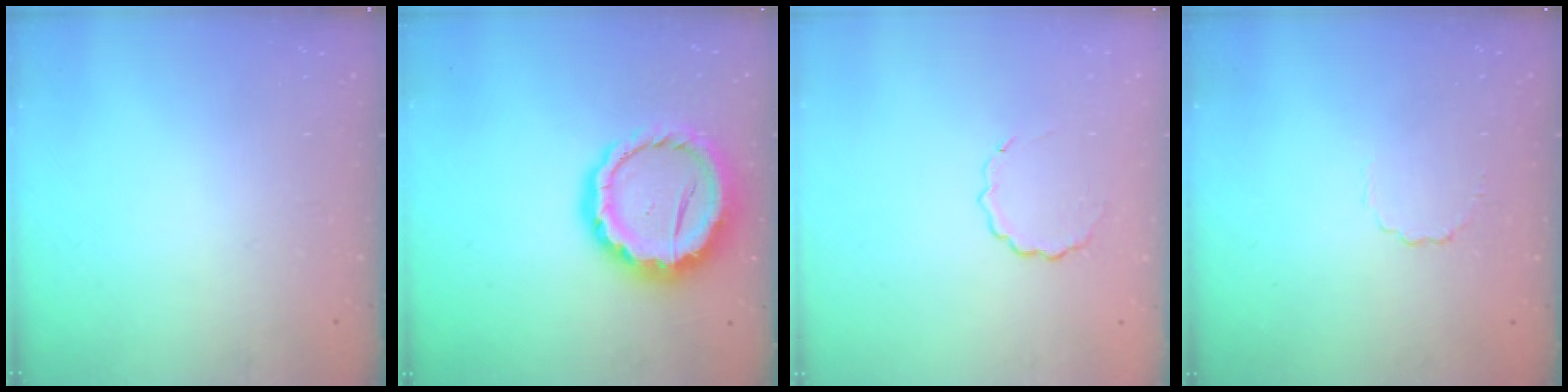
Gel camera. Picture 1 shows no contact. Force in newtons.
{"total": 13.9, "press": 13.6, "slide": 2.5}
{"total": 4.5, "press": 4.4, "slide": 1.1}
{"total": 2.6, "press": 2.4, "slide": 1.0}